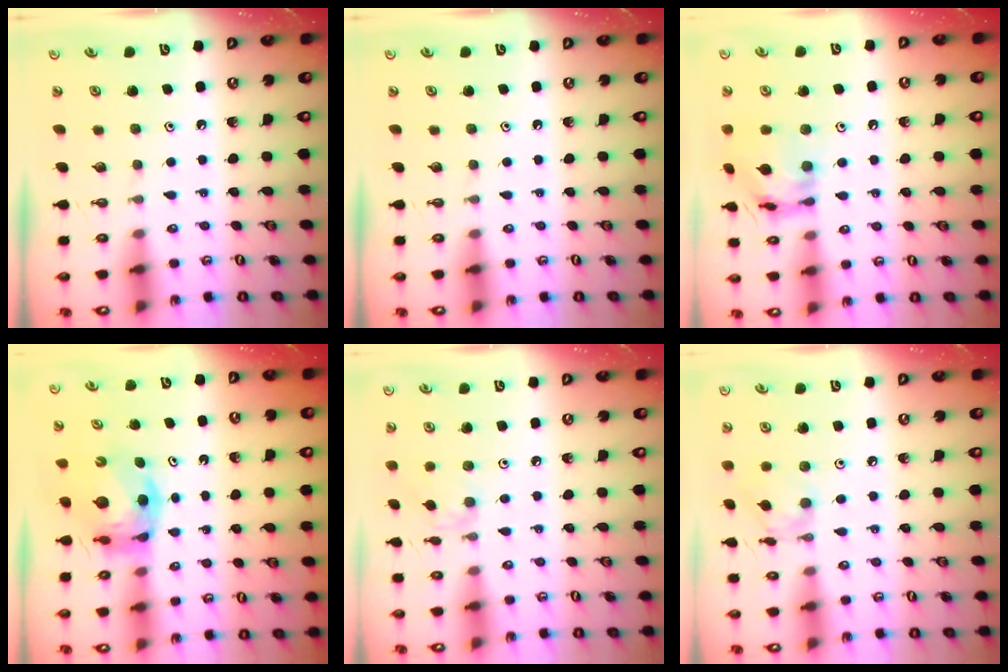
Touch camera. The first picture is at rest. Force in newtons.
{"total": 0.0}
{"total": 14.0, "press": 13.9, "slide": 1.3}
{"total": 6.9, "press": 6.9, "slide": 0.6}
{"total": 2.5, "press": 2.5, "slide": 0.4}
{"total": 5.8, "press": 5.8, "slide": 0.3}